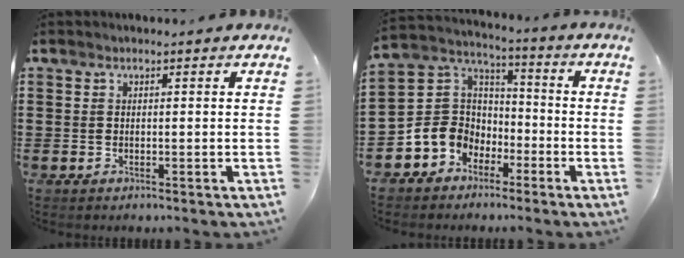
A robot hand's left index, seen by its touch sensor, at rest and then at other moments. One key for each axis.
{"total": 6.9, "fx": -2.6, "fy": 6.4, "fz": 0.5, "tx": -0.057, "ty": 0.001, "tz": -0.056}